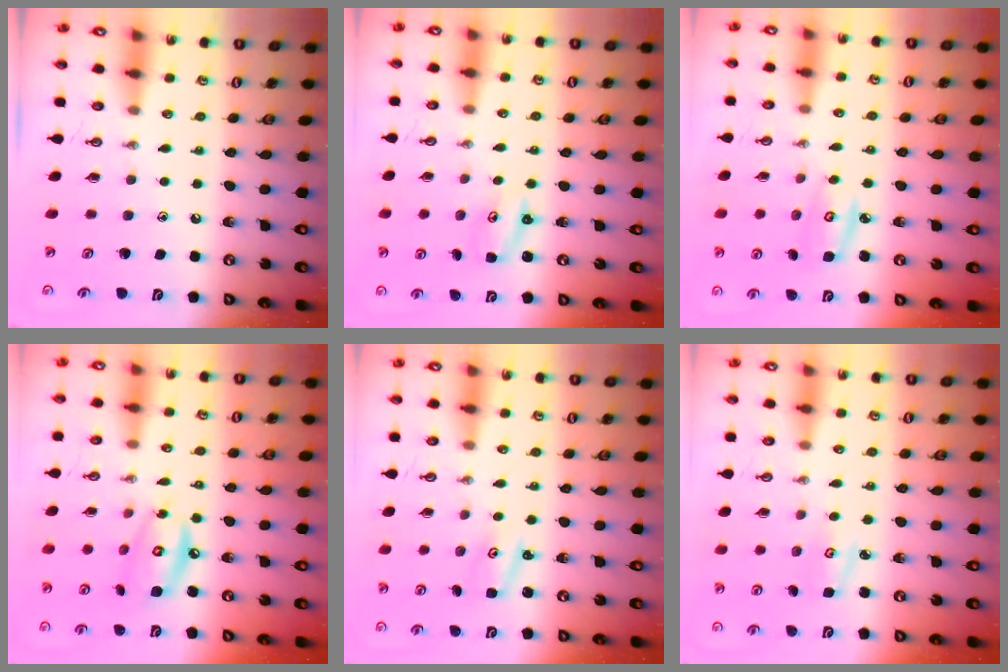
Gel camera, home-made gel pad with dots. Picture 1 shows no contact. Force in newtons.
{"total": 2.7, "press": 2.7, "slide": 0.3}
{"total": 3.7, "press": 3.7, "slide": 0.3}
{"total": 10.0, "press": 10.0, "slide": 0.8}
{"total": 2.2, "press": 2.2, "slide": 0.3}
{"total": 3.0, "press": 3.0, "slide": 0.4}